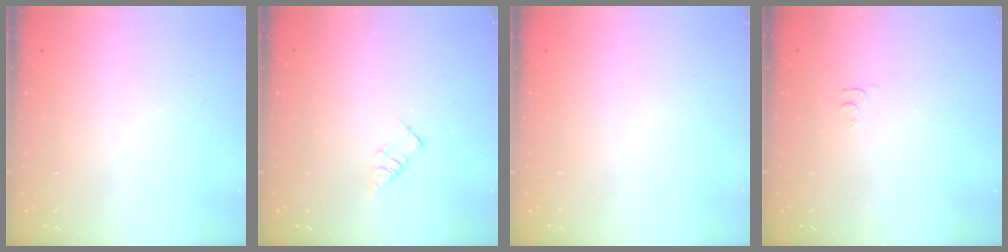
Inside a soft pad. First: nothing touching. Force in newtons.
{"total": 3.3, "press": 3.3, "slide": 0.3}
{"total": 0.0}
{"total": 4.6, "press": 4.5, "slide": 0.7}